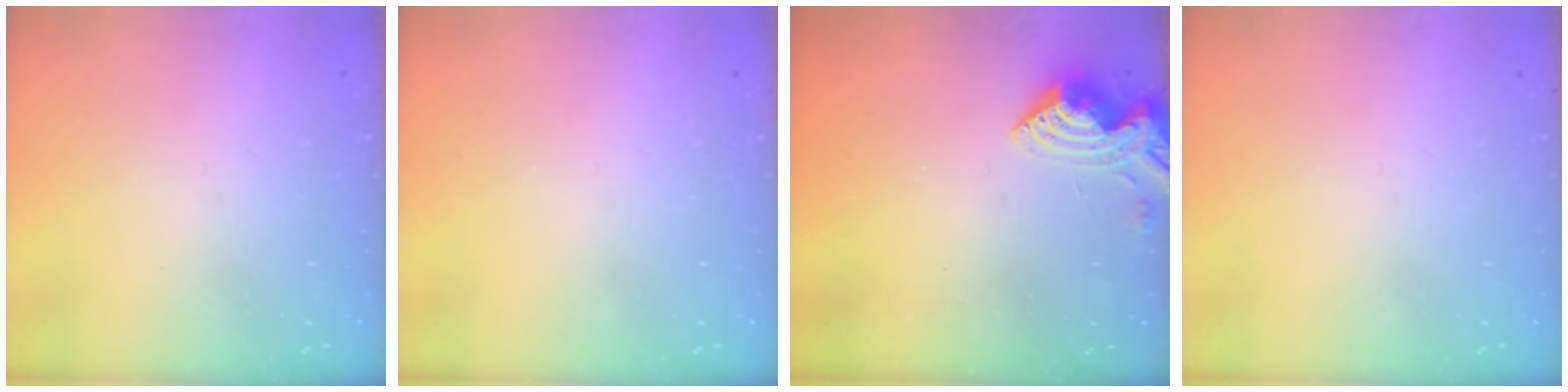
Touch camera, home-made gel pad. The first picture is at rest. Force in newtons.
{"total": 0.0}
{"total": 7.5, "press": 7.5, "slide": 0.6}
{"total": 0.0}